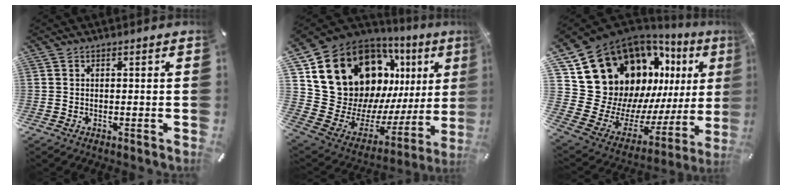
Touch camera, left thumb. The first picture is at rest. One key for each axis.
{"total": 18.8, "fx": 10.4, "fy": 13.6, "fz": 7.8, "tx": -0.103, "ty": -0.107, "tz": 0.212}
{"total": 19.4, "fx": 9.9, "fy": 15.1, "fz": 7.1, "tx": -0.054, "ty": -0.127, "tz": 0.220}